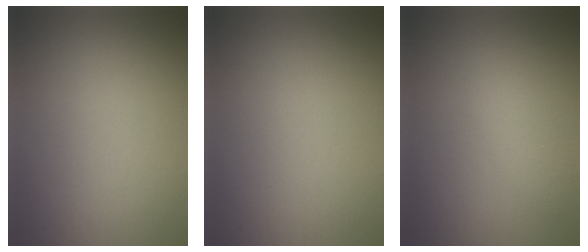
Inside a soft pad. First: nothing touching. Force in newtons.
{"total": 0.0}
{"total": 2.1, "press": 2.1, "slide": 0.1}